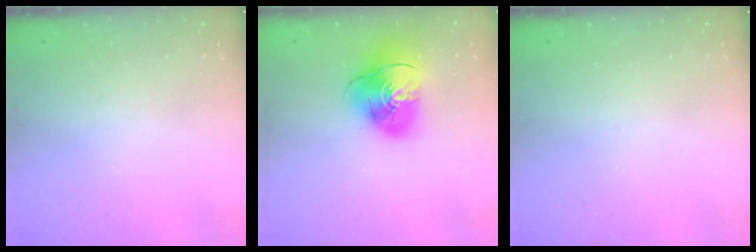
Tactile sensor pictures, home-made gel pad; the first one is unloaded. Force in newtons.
{"total": 13.5, "press": 13.4, "slide": 1.9}
{"total": 0.0}